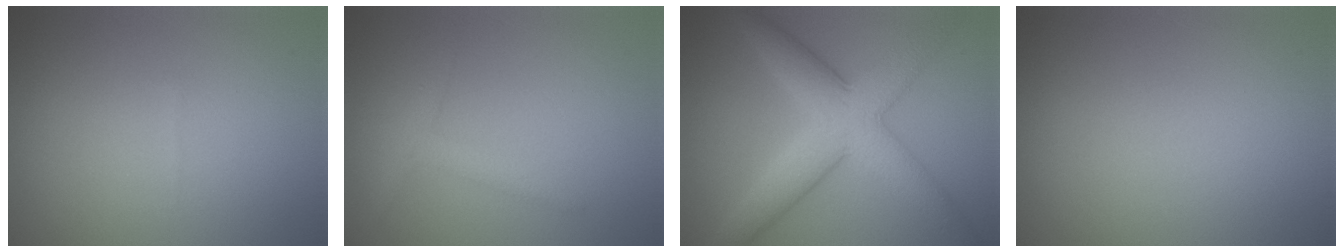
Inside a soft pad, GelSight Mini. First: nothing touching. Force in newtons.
{"total": 1.6, "press": 1.6, "slide": 0.0}
{"total": 7.1, "press": 7.1, "slide": 0.2}
{"total": 0.0}